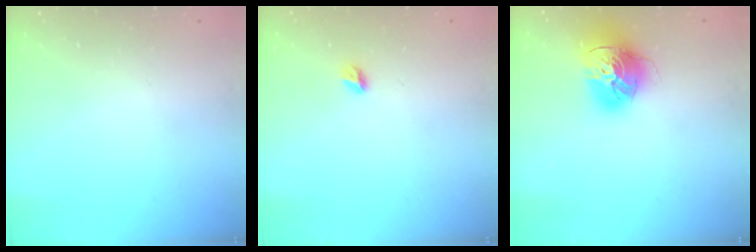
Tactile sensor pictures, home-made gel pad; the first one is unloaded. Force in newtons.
{"total": 4.9, "press": 4.9, "slide": 0.5}
{"total": 18.0, "press": 17.9, "slide": 1.7}